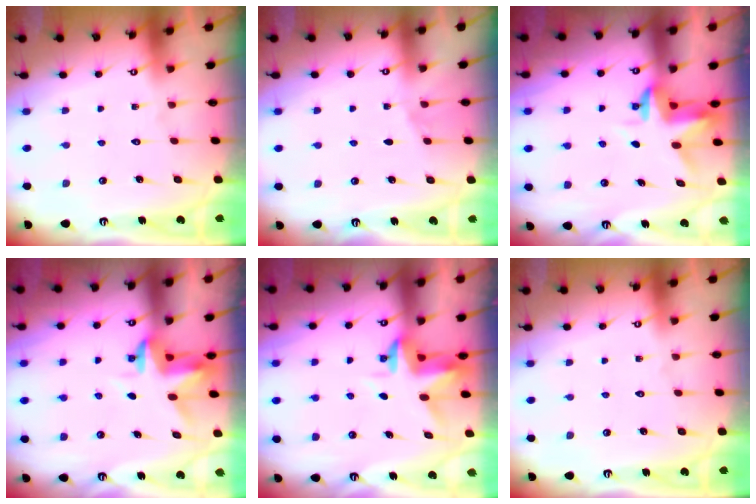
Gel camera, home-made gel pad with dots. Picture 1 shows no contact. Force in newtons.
{"total": 4.5, "press": 3.8, "slide": 2.4}
{"total": 3.4, "press": 3.4, "slide": 0.5}
{"total": 3.4, "press": 3.4, "slide": 0.2}
{"total": 3.3, "press": 3.2, "slide": 0.5}
{"total": 0.0}